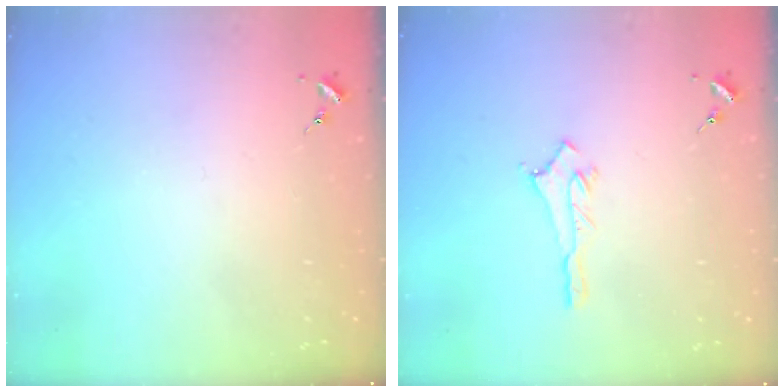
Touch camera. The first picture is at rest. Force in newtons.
{"total": 2.8, "press": 2.8, "slide": 0.3}